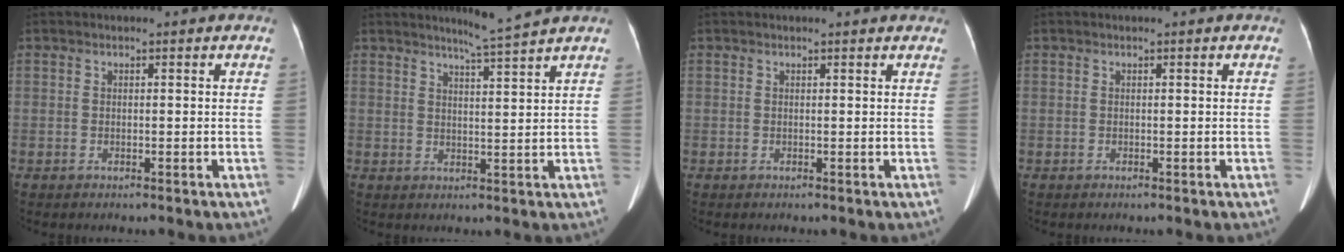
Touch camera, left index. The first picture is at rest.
{"total": 4.3, "force": [3.8, -1.6, 1.2], "torque": [-0.028, -0.013, 0.066]}
{"total": 2.2, "force": [2.1, 0.5, 0.3], "torque": [-0.014, 0.007, 0.010]}
{"total": 0.0}